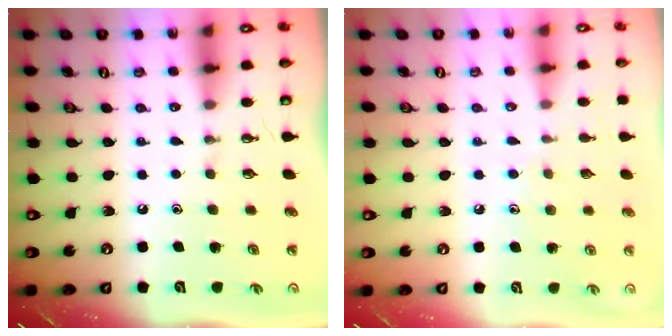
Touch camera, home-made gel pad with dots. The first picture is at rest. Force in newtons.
{"total": 6.1, "press": 6.1, "slide": 0.6}